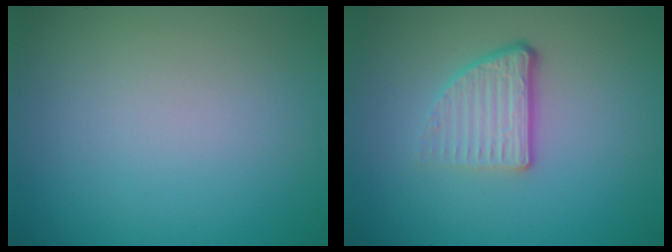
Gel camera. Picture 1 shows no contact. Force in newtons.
{"total": 3.8, "press": 2.4, "slide": 3.0}